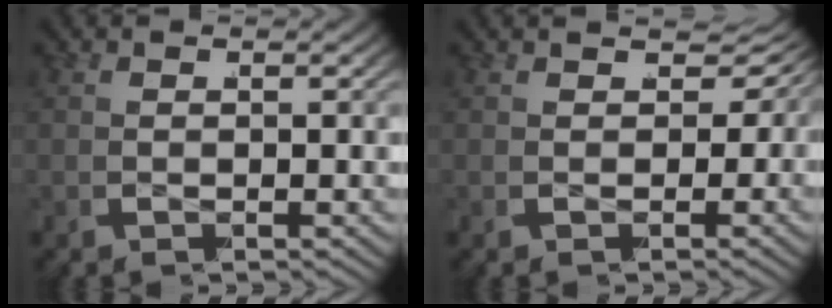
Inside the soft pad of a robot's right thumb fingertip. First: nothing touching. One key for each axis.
{"total": 3.5, "fx": 0.3, "fy": 2.2, "fz": 2.7, "tx": -0.039, "ty": -0.010, "tz": 0.011}